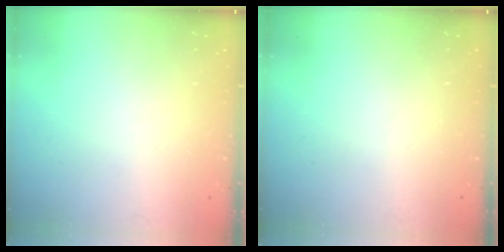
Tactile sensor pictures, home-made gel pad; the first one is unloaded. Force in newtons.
{"total": 0.0}